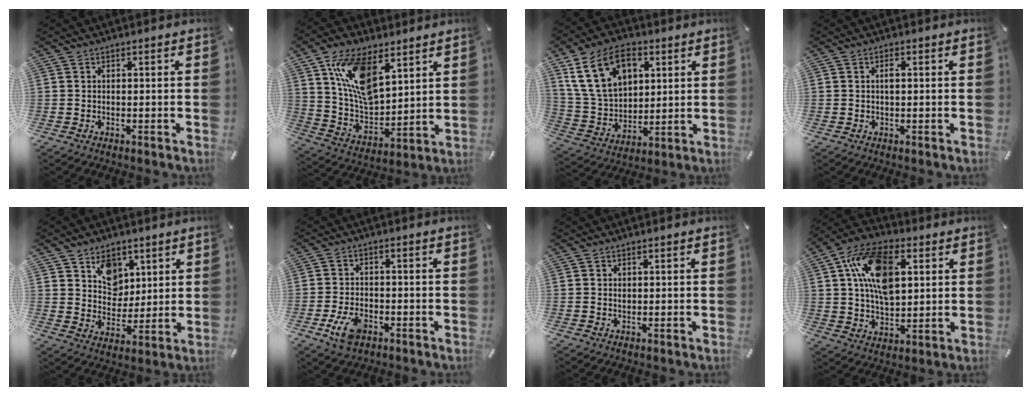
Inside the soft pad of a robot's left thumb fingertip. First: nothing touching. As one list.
[{"total": 15.8, "force": [8.4, 8.6, 10.2], "torque": [-0.217, -0.028, 0.155]}, {"total": 15.8, "force": [7.0, 10.9, 8.9], "torque": [-0.193, -0.010, 0.133]}, {"total": 1.5, "force": [0.2, 0.5, 1.4], "torque": [-0.028, 0.003, 0.002]}, {"total": 9.1, "force": [4.8, 7.3, 2.5], "torque": [-0.040, -0.020, 0.090]}, {"total": 6.4, "force": [-3.0, 3.8, 4.2], "torque": [-0.097, 0.008, -0.058]}, {"total": 0.7, "force": [0.2, 0.5, 0.3], "torque": [-0.008, 0.000, 0.005]}, {"total": 16.6, "force": [5.1, 10.2, 12.1], "torque": [-0.230, 0.006, 0.088]}]